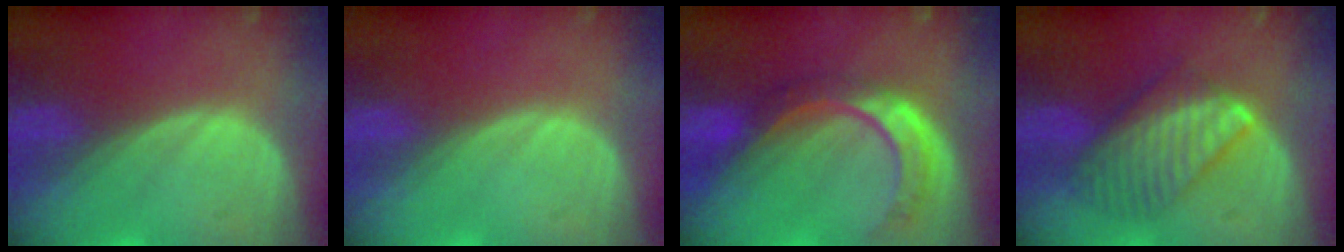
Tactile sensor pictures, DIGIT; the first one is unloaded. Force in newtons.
{"total": 0.0}
{"total": 8.6, "press": 7.3, "slide": 4.7}
{"total": 7.7, "press": 7.7, "slide": 0.3}